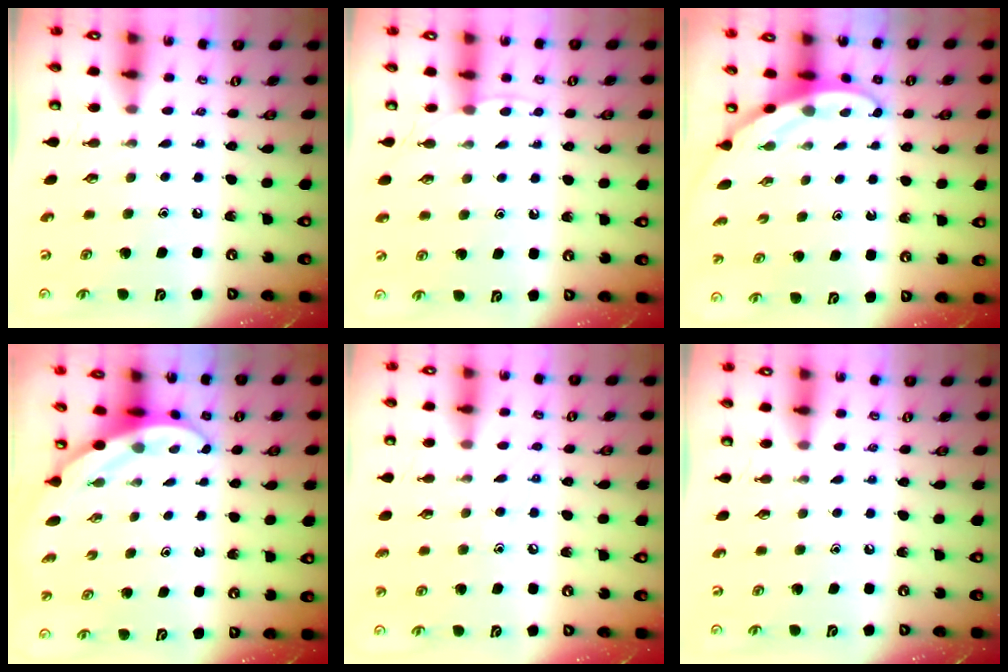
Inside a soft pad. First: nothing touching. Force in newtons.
{"total": 3.2, "press": 3.2, "slide": 0.5}
{"total": 3.2, "press": 3.2, "slide": 0.1}
{"total": 3.9, "press": 3.9, "slide": 0.2}
{"total": 7.1, "press": 7.1, "slide": 0.8}
{"total": 0.0}